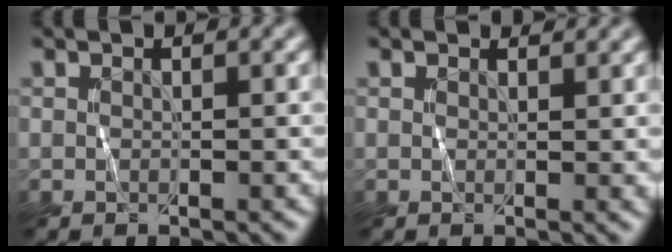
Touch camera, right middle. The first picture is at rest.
{"total": 1.4, "force": [1.2, 0.2, 0.5], "torque": [-0.005, -0.002, 0.020]}